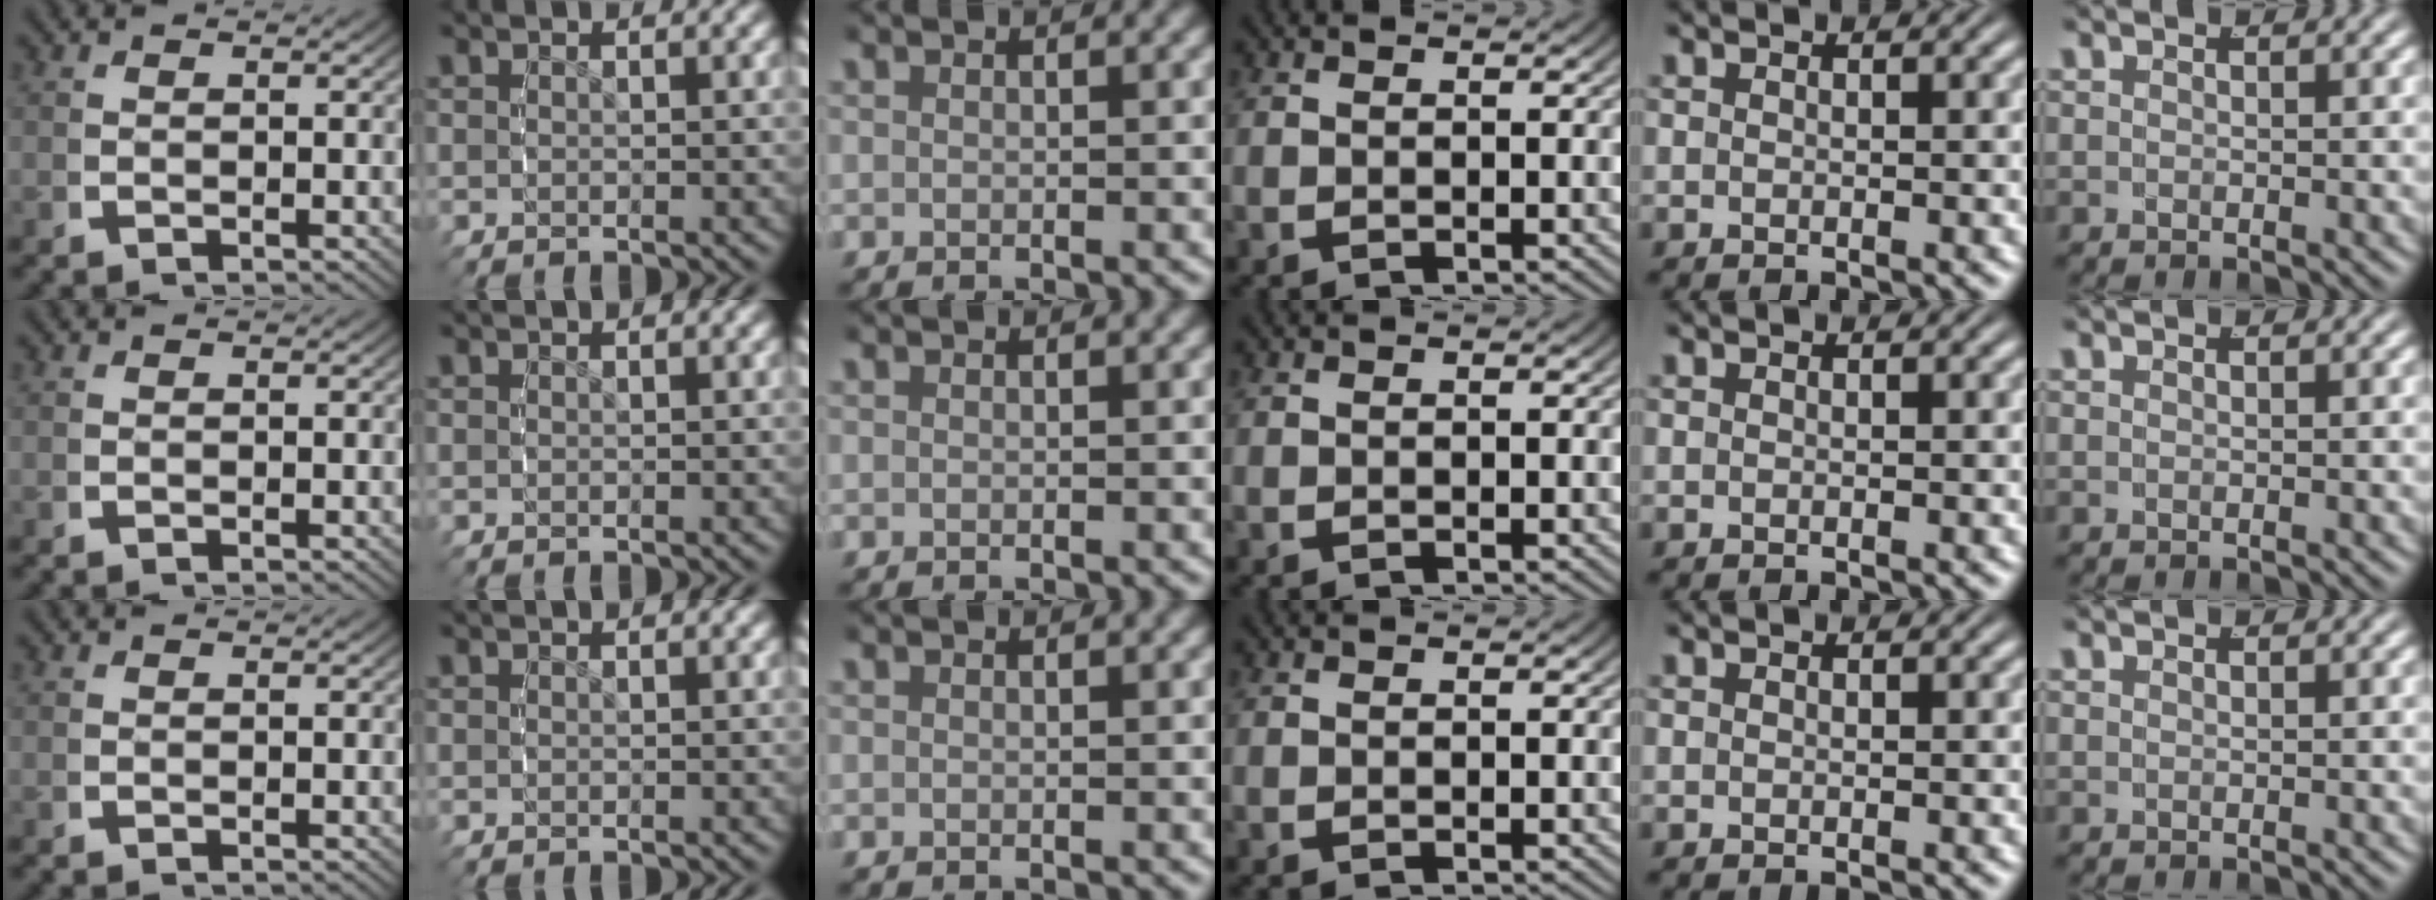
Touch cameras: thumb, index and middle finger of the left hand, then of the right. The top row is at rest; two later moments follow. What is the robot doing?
{"motion": "reach", "object": "ribbon"}